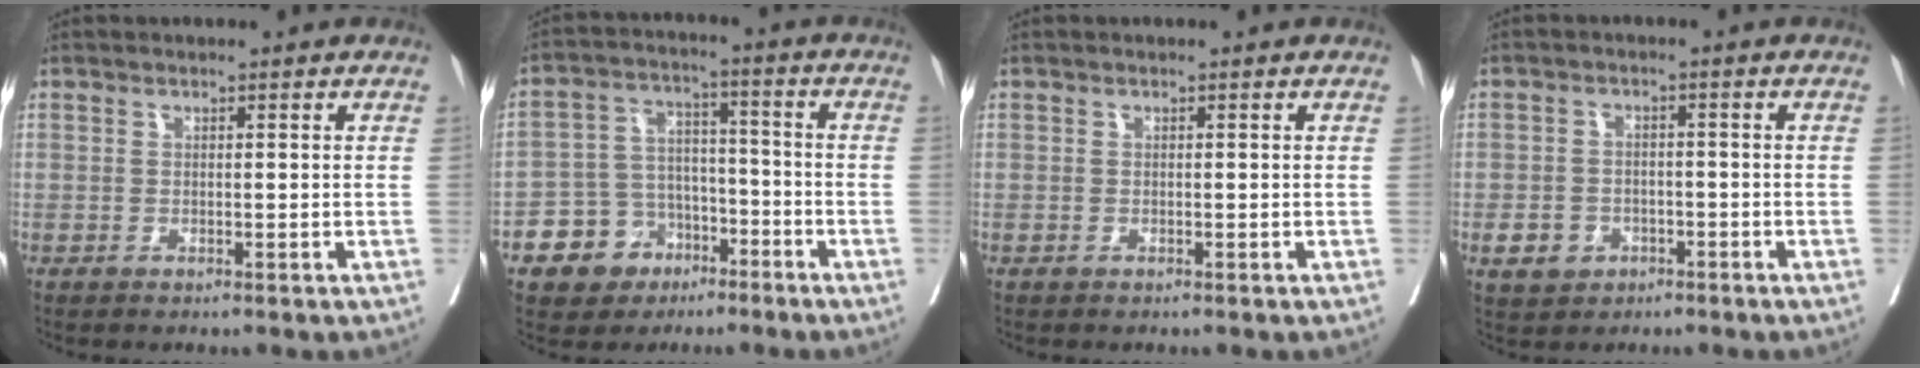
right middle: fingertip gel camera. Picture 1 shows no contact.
{"total": 8.7, "force": [-4.8, 6.9, 2.4], "torque": [-0.044, 0.019, -0.075]}
{"total": 0.0}
{"total": 4.6, "force": [-2.2, 3.8, 1.4], "torque": [-0.020, 0.006, -0.027]}